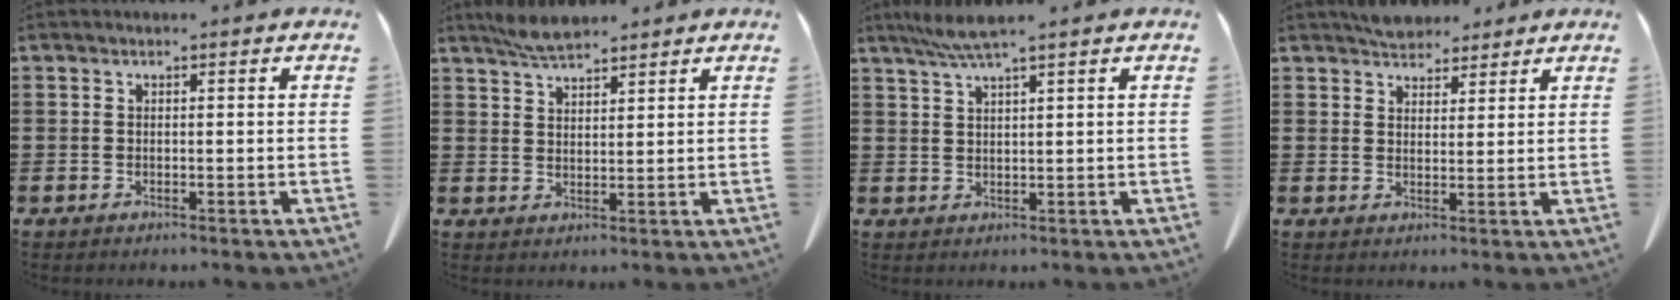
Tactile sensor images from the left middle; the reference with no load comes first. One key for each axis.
{"total": 3.9, "fx": 3.4, "fy": 0.8, "fz": 1.6, "tx": -0.039, "ty": -0.003, "tz": 0.064}
{"total": 3.8, "fx": 2.8, "fy": -0.3, "fz": 2.4, "tx": -0.054, "ty": -0.001, "tz": 0.052}
{"total": 3.9, "fx": 3.6, "fy": 1.5, "fz": 0.5, "tx": -0.021, "ty": -0.001, "tz": 0.071}